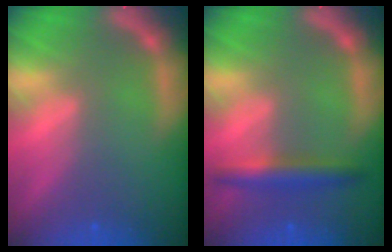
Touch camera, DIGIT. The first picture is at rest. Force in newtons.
{"total": 3.5}